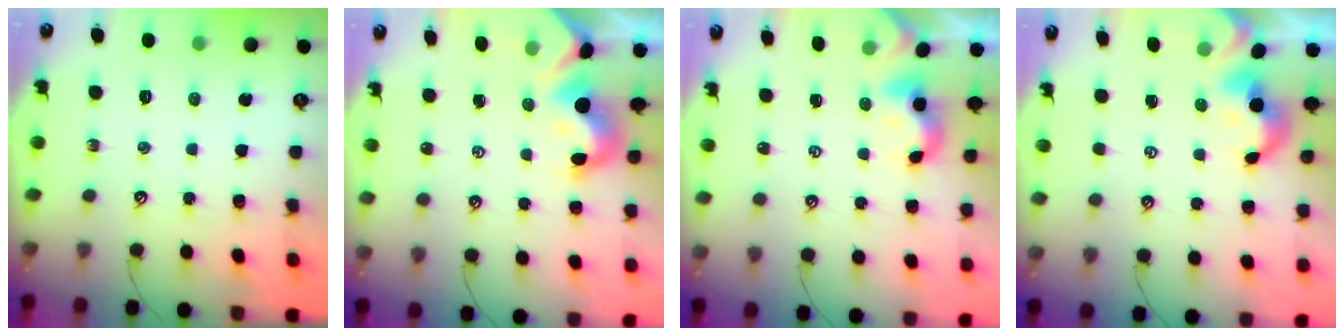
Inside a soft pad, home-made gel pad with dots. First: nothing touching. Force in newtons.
{"total": 4.9, "press": 4.8, "slide": 0.7}
{"total": 2.4, "press": 2.4, "slide": 0.2}
{"total": 1.8, "press": 1.7, "slide": 0.5}